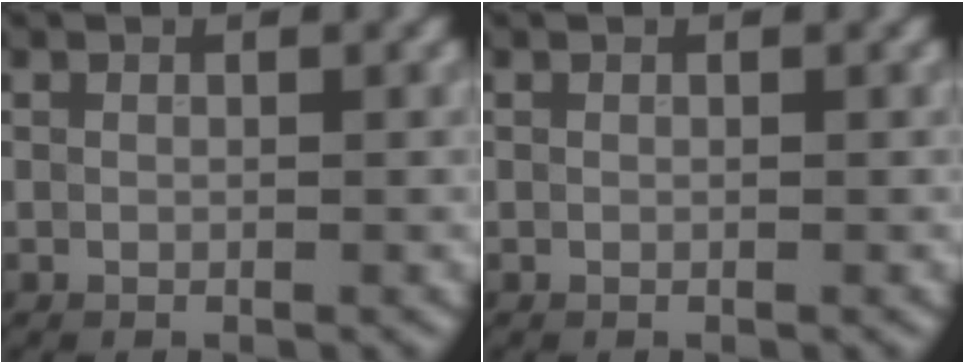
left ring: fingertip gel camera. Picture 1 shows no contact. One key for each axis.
{"total": 0.0}